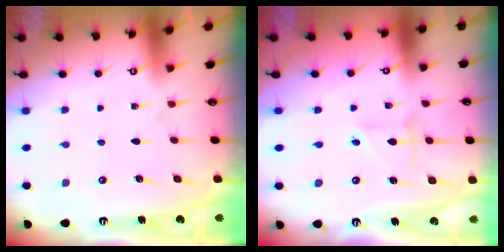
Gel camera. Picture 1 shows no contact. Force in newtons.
{"total": 2.5, "press": 2.5, "slide": 0.3}